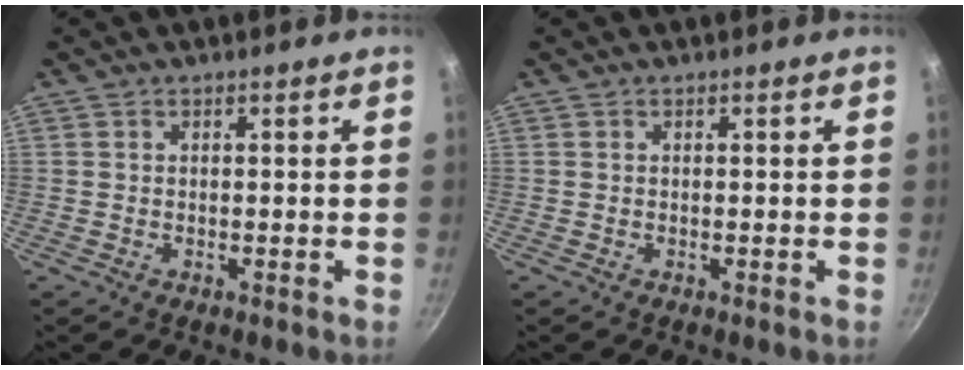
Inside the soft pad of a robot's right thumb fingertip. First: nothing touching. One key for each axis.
{"total": 0.0}